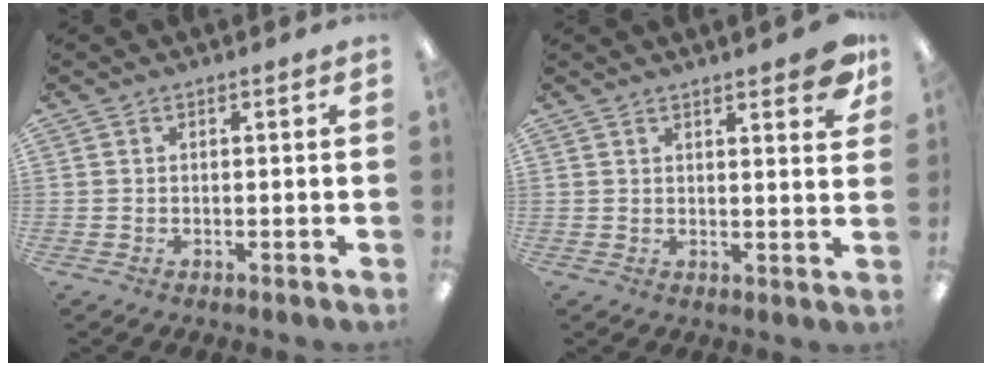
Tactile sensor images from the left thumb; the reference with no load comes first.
{"total": 5.8, "force": [4.4, 1.2, 3.5], "torque": [-0.040, -0.027, 0.070]}